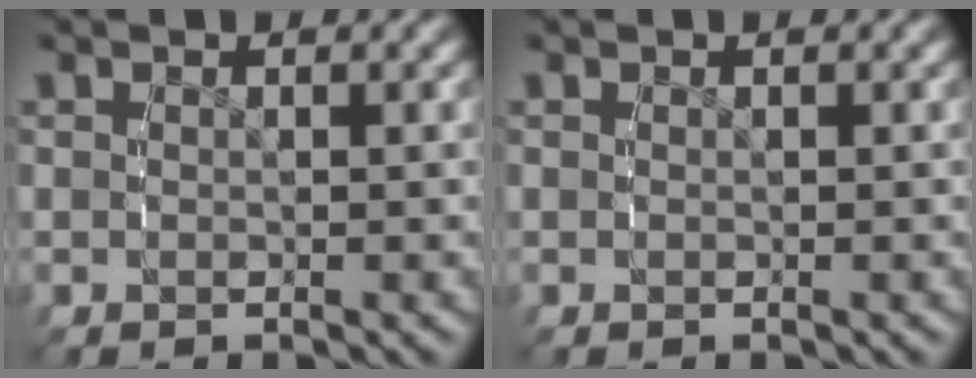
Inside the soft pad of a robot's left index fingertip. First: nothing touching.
{"total": 0.0}